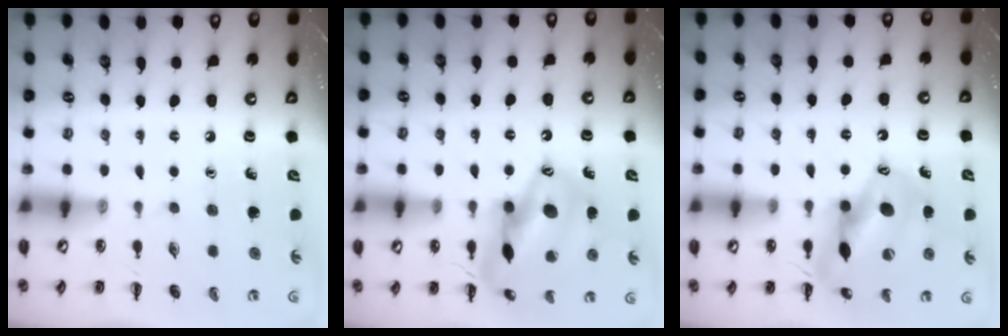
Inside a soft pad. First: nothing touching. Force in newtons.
{"total": 17.3, "press": 17.1, "slide": 2.6}
{"total": 14.4, "press": 13.9, "slide": 3.9}